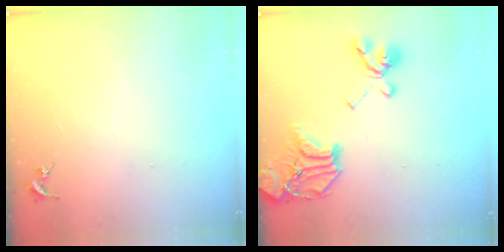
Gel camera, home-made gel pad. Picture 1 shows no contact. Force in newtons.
{"total": 20.3, "press": 20.2, "slide": 2.2}